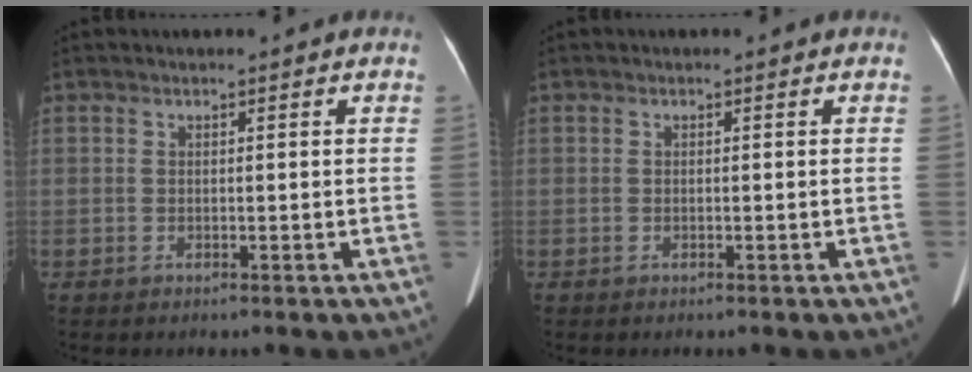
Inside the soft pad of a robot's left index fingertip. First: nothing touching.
{"total": 0.0}